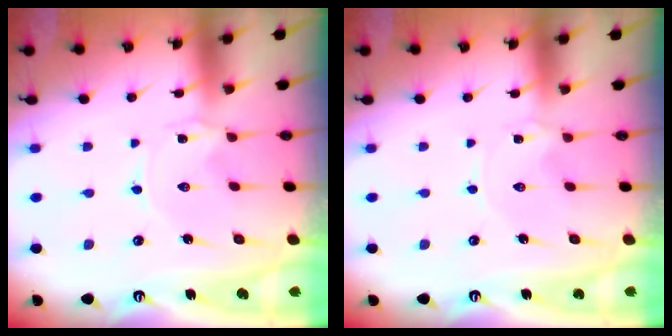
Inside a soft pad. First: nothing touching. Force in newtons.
{"total": 1.2, "press": 1.2, "slide": 0.3}